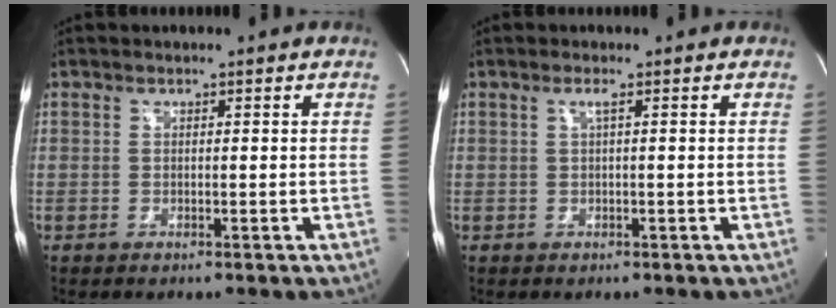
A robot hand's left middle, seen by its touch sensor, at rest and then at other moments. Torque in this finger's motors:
{"motor_torque": [0.13, 0.03, 0.16, 0.04]}